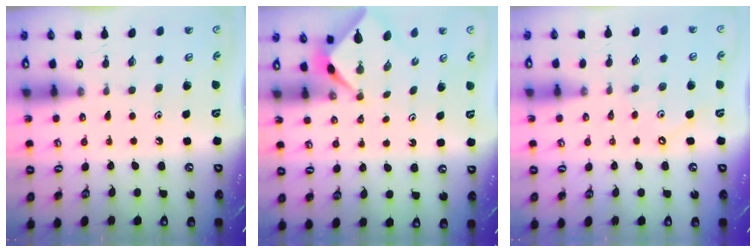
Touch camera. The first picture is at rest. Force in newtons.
{"total": 2.3, "press": 2.3, "slide": 0.3}
{"total": 2.9, "press": 2.8, "slide": 0.5}